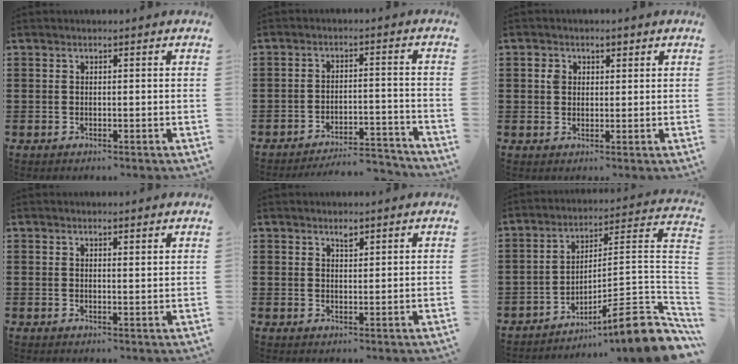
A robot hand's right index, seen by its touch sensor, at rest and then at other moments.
{"total": 5.0, "force": [-4.7, 0.4, 1.4], "torque": [-0.025, 0.000, -0.094]}
{"total": 2.2, "force": [0.8, 1.9, 1.0], "torque": [-0.027, 0.011, 0.012]}
{"total": 1.2, "force": [1.1, 0.0, 0.3], "torque": [-0.007, 0.000, 0.021]}
{"total": 1.4, "force": [1.1, 0.5, 0.7], "torque": [-0.008, -0.001, 0.019]}
{"total": 9.2, "force": [-6.1, 0.2, 6.9], "torque": [-0.090, -0.017, -0.123]}